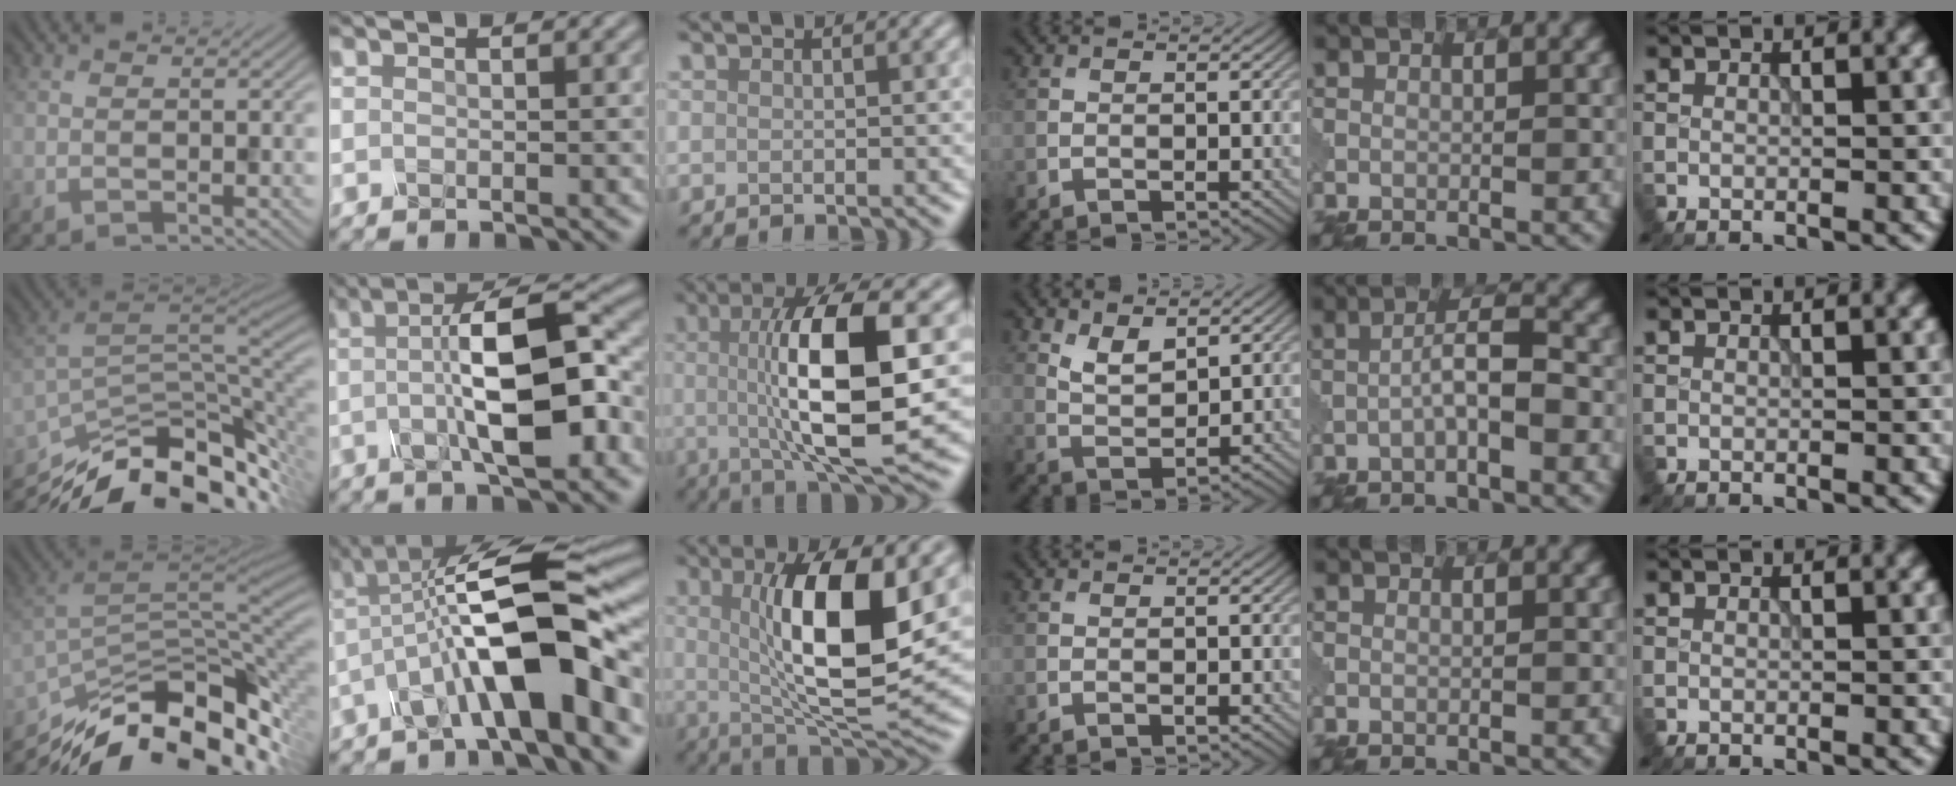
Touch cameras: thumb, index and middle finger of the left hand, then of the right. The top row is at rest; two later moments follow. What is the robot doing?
{"motion": "assemble", "object": "glue stick"}